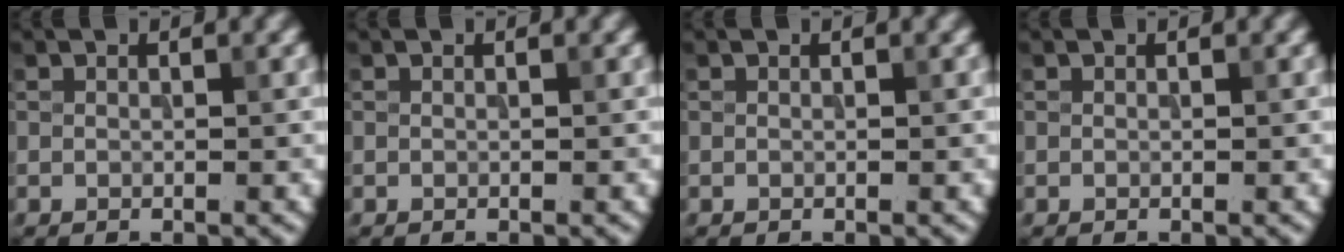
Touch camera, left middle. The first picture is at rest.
{"total": 0.0}
{"total": 0.0}
{"total": 0.0}